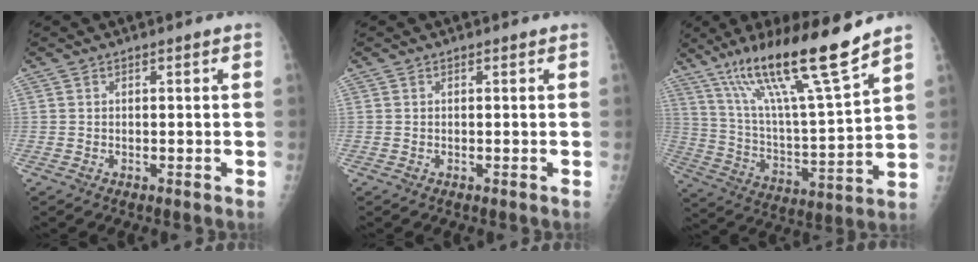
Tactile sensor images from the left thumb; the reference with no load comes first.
{"total": 0.0}
{"total": 20.4, "force": [14.1, 1.3, 14.7], "torque": [-0.234, -0.065, 0.252]}